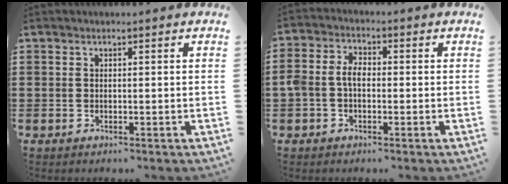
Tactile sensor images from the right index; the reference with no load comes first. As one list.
[{"total": 4.0, "force": [-0.6, 2.7, 3.0], "torque": [-0.080, 0.001, -0.018]}]